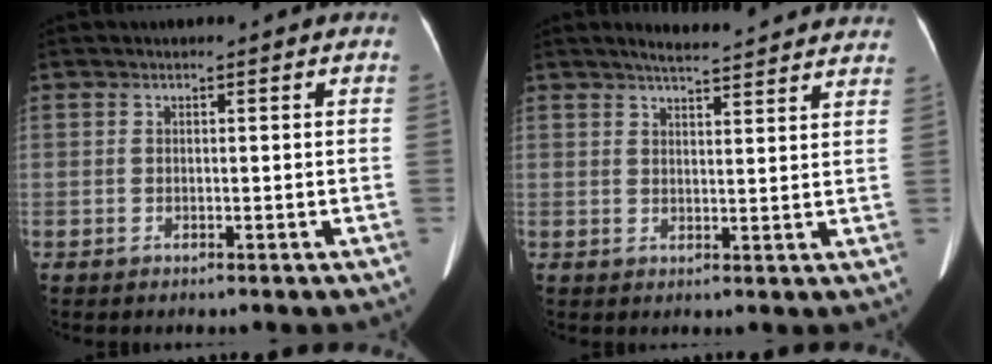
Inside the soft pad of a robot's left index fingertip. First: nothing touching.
{"total": 12.9, "force": [12.0, 1.6, 4.5], "torque": [-0.053, 0.013, 0.138]}